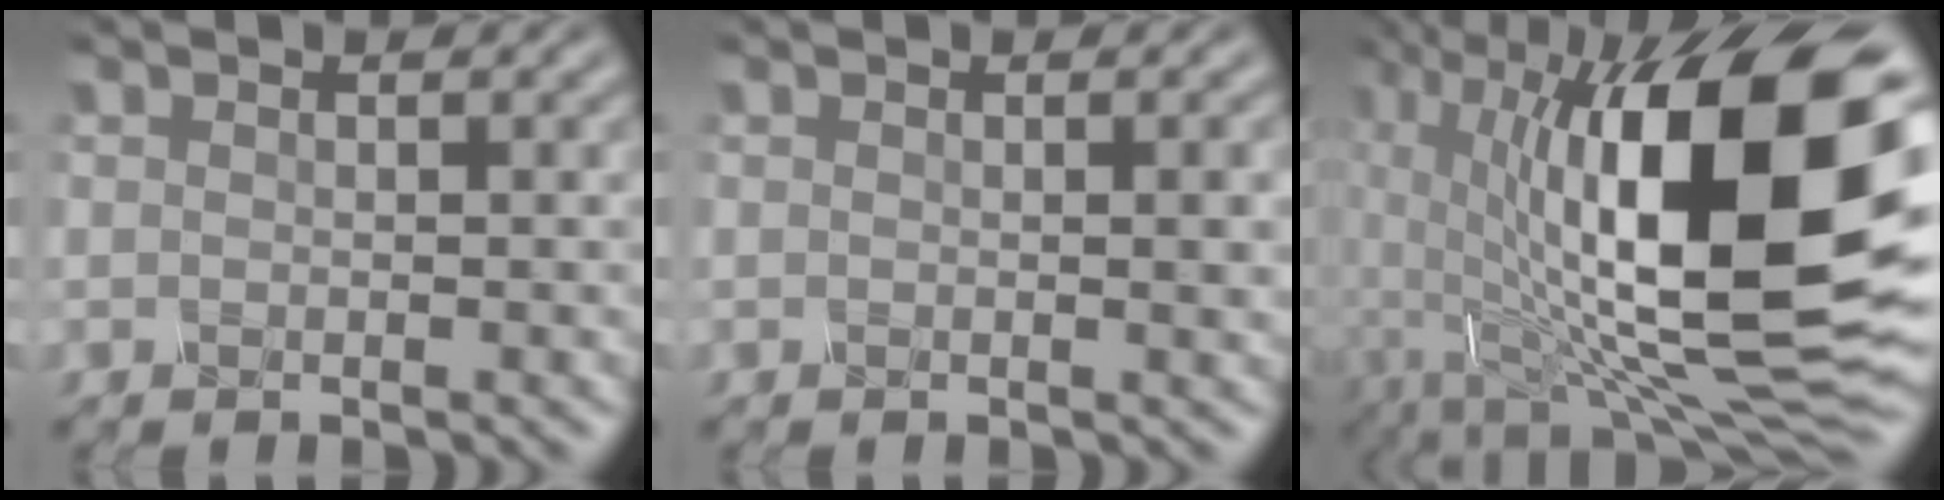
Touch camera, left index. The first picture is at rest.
{"total": 1.3, "force": [0.1, 0.2, 1.3], "torque": [-0.016, 0.001, 0.000]}
{"total": 19.1, "force": [1.1, 8.0, 17.3], "torque": [-0.289, 0.001, 0.019]}